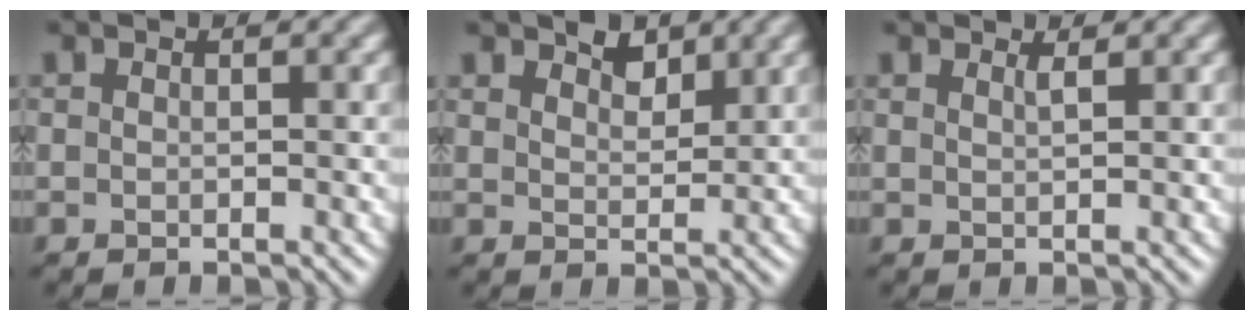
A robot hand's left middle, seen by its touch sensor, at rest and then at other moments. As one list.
[{"total": 2.7, "force": [2.3, 1.0, 0.9], "torque": [-0.010, 0.009, 0.027]}, {"total": 0.8, "force": [0.8, 0.0, 0.2], "torque": [0.001, 0.006, 0.014]}]